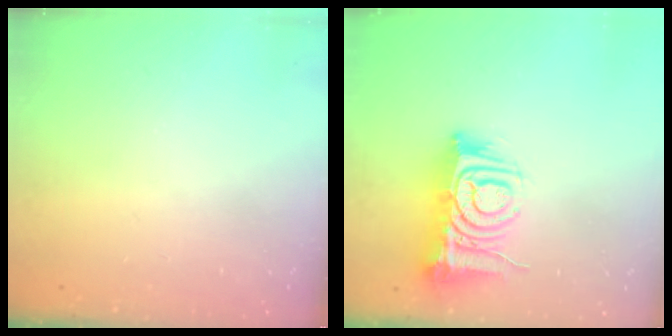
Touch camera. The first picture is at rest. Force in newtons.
{"total": 12.8, "press": 12.7, "slide": 1.6}